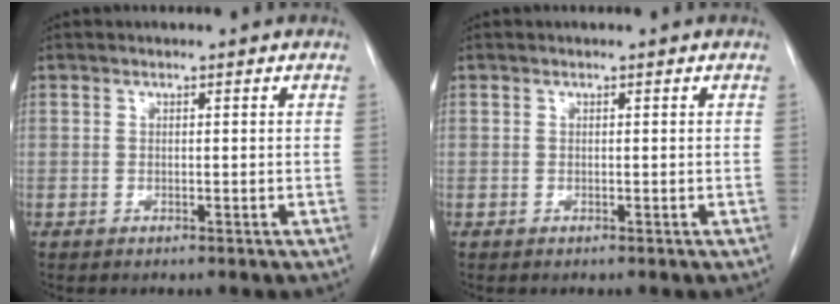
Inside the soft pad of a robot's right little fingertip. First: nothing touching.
{"total": 0.0}